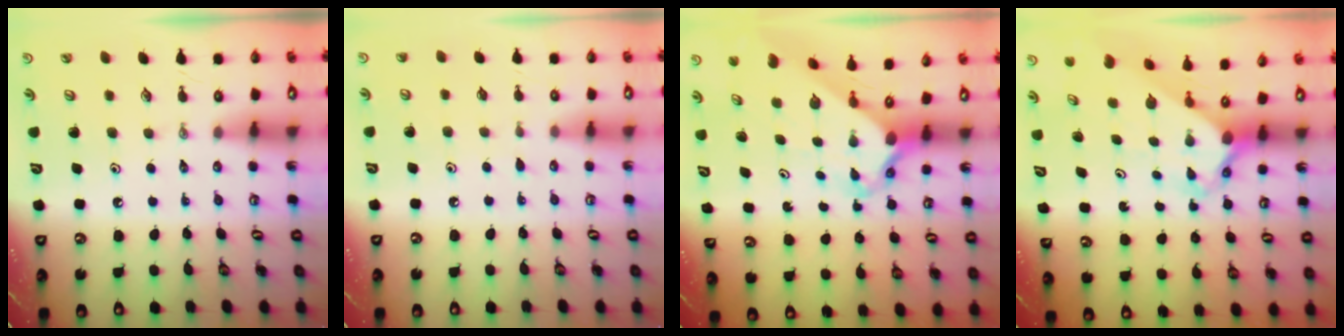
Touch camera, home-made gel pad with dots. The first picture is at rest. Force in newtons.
{"total": 3.8, "press": 3.8, "slide": 0.4}
{"total": 2.8, "press": 2.8, "slide": 0.3}
{"total": 2.8, "press": 2.8, "slide": 0.1}